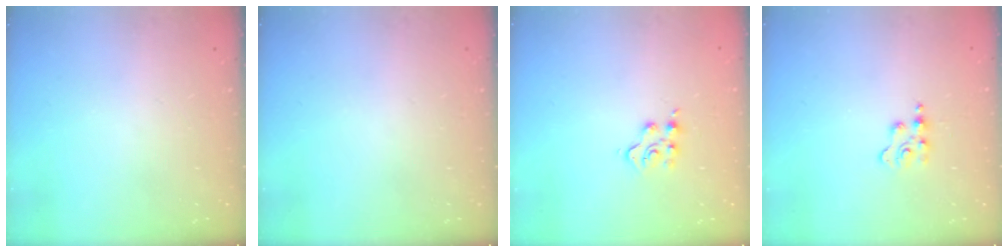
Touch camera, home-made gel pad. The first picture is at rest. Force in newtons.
{"total": 0.0}
{"total": 4.5, "press": 4.5, "slide": 0.4}
{"total": 2.7, "press": 2.7, "slide": 0.5}